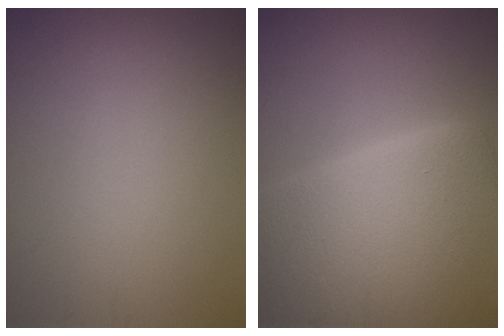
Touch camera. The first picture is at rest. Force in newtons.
{"total": 15.8, "press": 15.7, "slide": 0.9}